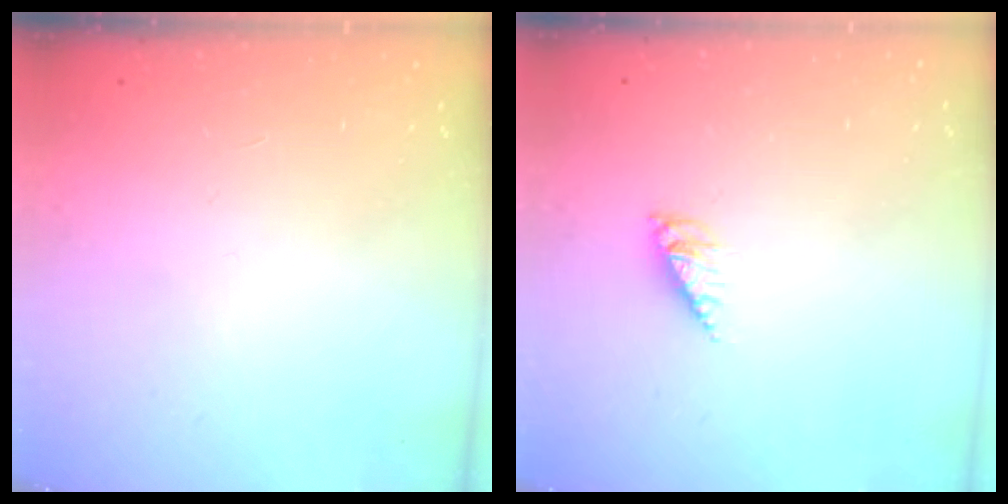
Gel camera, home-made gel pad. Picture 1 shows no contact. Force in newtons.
{"total": 3.5, "press": 3.5, "slide": 0.5}